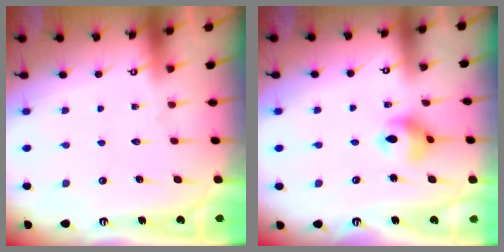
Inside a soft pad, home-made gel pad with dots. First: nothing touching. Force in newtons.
{"total": 8.3, "press": 8.2, "slide": 0.9}